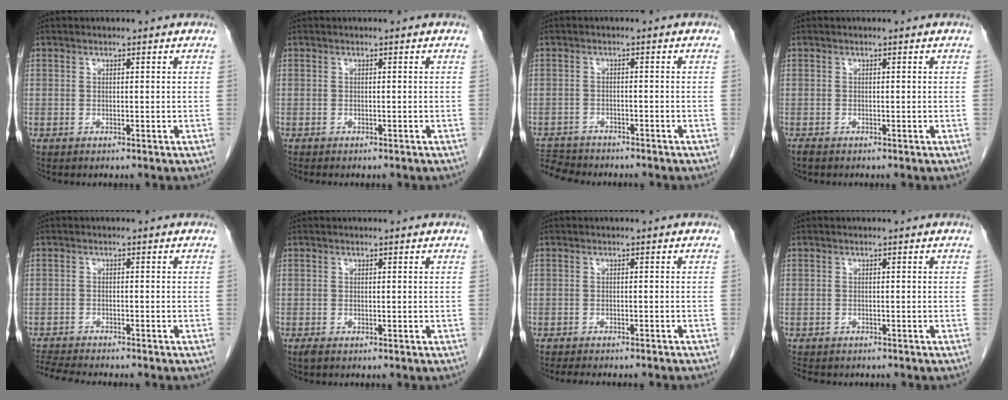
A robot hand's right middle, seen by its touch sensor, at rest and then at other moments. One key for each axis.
{"total": 2.0, "fx": -1.7, "fy": 0.6, "fz": 0.9, "tx": -0.018, "ty": -0.005, "tz": -0.016}
{"total": 6.6, "fx": -6.3, "fy": 1.8, "fz": 0.8, "tx": -0.019, "ty": -0.002, "tz": -0.104}
{"total": 0.9, "fx": -0.8, "fy": 0.3, "fz": 0.4, "tx": -0.014, "ty": -0.003, "tz": -0.014}
{"total": 7.3, "fx": -6.8, "fy": 0.4, "fz": 2.7, "tx": -0.046, "ty": -0.013, "tz": -0.110}
{"total": 0.8, "fx": -0.6, "fy": 0.2, "fz": 0.5, "tx": -0.013, "ty": -0.003, "tz": -0.008}
{"total": 9.2, "fx": -8.2, "fy": 1.8, "fz": 4.0, "tx": -0.048, "ty": -0.007, "tz": -0.098}
{"total": 5.3, "fx": -4.5, "fy": 2.1, "fz": 1.9, "tx": -0.029, "ty": -0.005, "tz": -0.059}